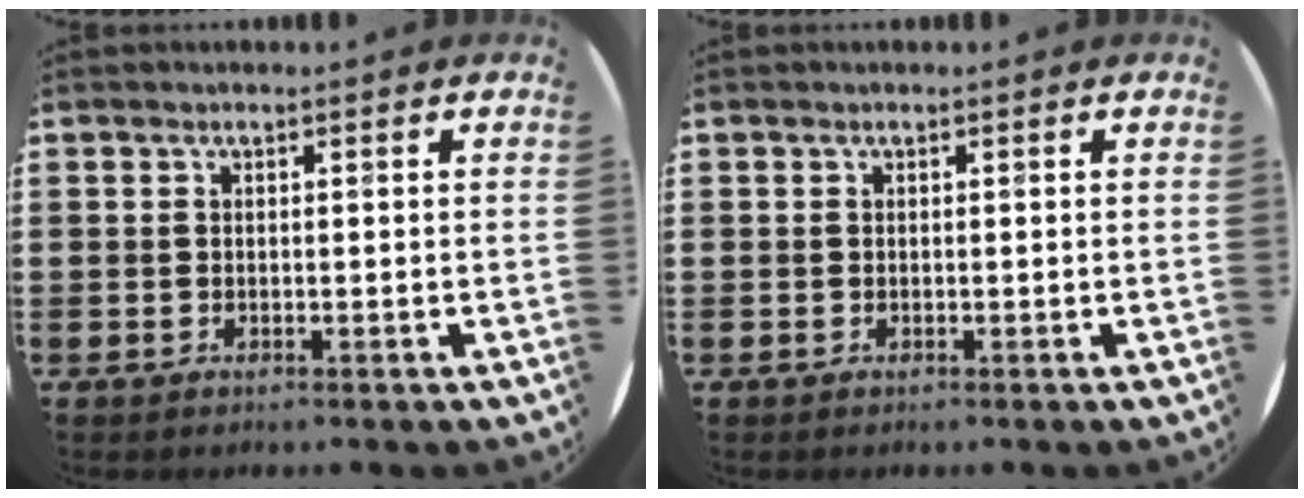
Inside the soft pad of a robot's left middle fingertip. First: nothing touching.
{"total": 0.0}